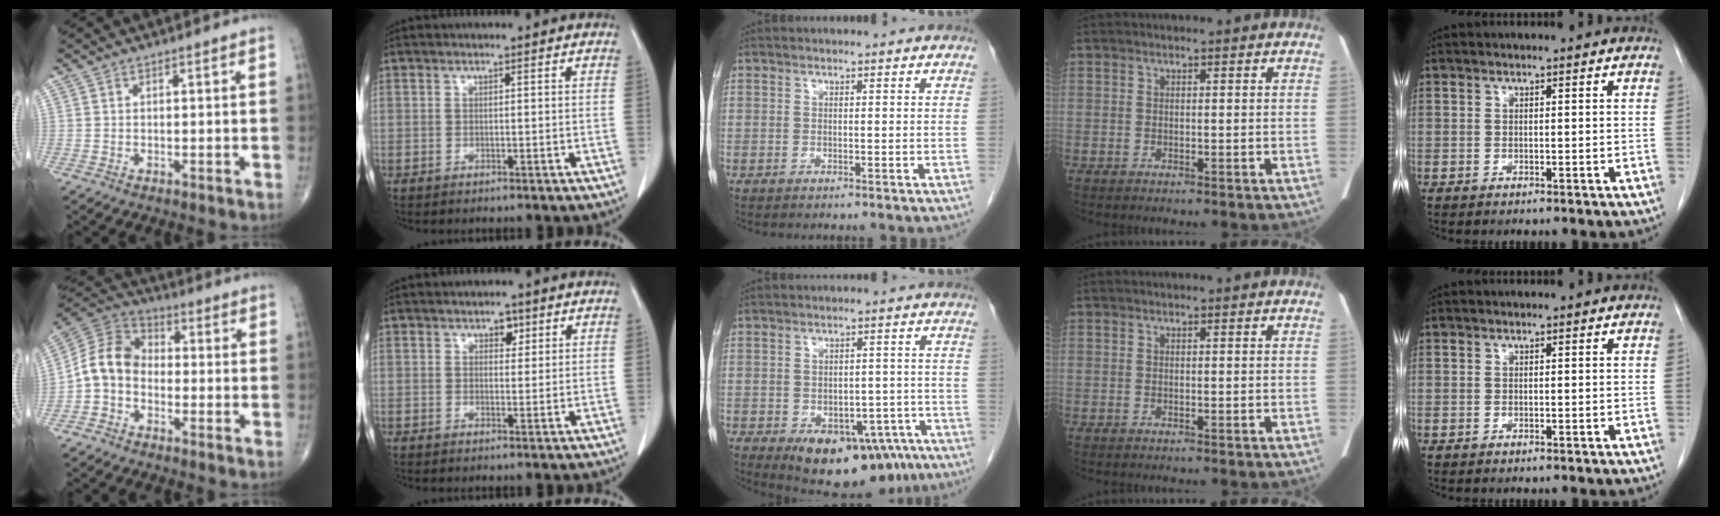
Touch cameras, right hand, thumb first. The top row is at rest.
{"thumb": {"total": 8.6, "force": [-2.3, 6.6, 4.9], "torque": [-0.083, 0.042, -0.062]}, "index": {"total": 1.9, "force": [1.0, 1.2, 1.0], "torque": [-0.012, 0.002, 0.015]}, "middle": {"total": 15.3, "force": [-8.8, 8.6, 9.0], "torque": [-0.114, 0.009, -0.108]}}